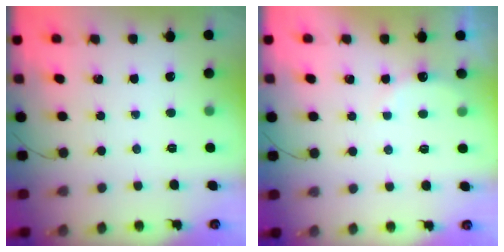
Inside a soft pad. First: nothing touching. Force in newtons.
{"total": 7.2, "press": 7.1, "slide": 1.1}